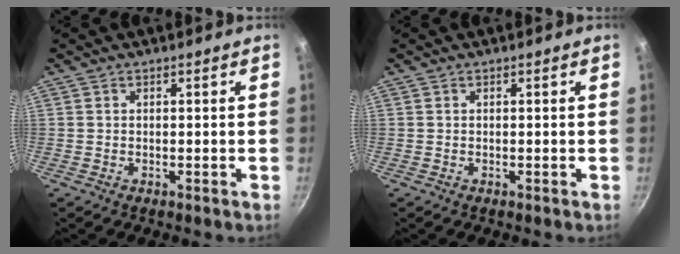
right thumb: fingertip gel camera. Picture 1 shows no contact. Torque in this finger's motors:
{"motor_torque": [-0.19, 0.19, 0.00, 0.00, 0.00]}